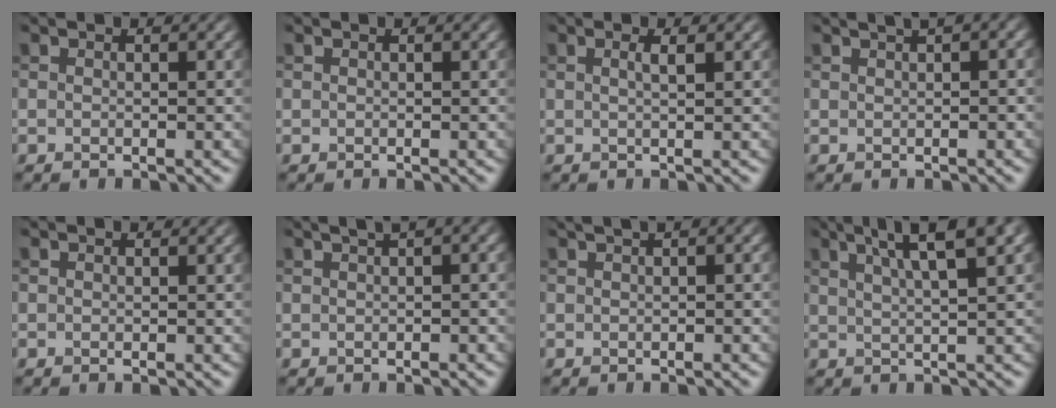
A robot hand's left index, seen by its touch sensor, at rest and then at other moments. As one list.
[{"total": 0.0}, {"total": 1.4, "force": [0.4, 0.4, 1.3], "torque": [-0.015, 0.005, 0.003]}, {"total": 4.9, "force": [2.5, 2.0, 3.7], "torque": [-0.040, 0.031, 0.021]}, {"total": 0.0}, {"total": 5.3, "force": [2.4, 2.1, 4.2], "torque": [-0.037, 0.031, 0.020]}, {"total": 4.1, "force": [2.1, 1.5, 3.2], "torque": [-0.037, 0.020, 0.019]}, {"total": 7.0, "force": [3.8, 1.5, 5.7], "torque": [-0.066, 0.022, 0.053]}]